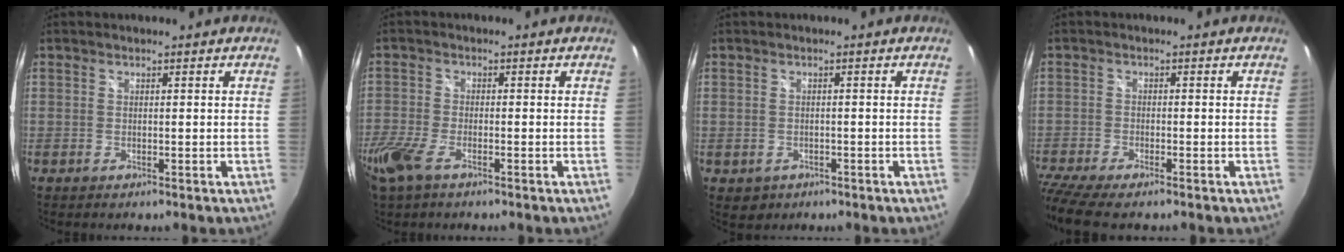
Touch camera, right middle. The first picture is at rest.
{"total": 8.5, "force": [-5.2, 3.6, 5.7], "torque": [-0.148, -0.023, -0.107]}
{"total": 2.6, "force": [-0.8, 2.2, 1.0], "torque": [-0.025, -0.005, -0.006]}
{"total": 7.7, "force": [-6.5, 0.8, 4.1], "torque": [-0.110, -0.040, -0.120]}